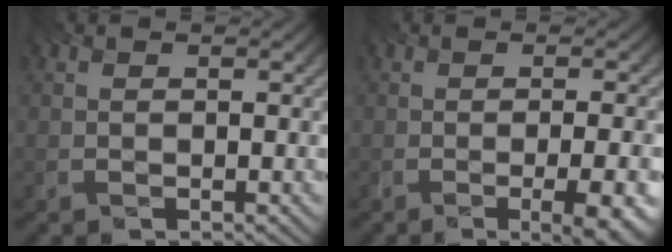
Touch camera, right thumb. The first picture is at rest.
{"total": 6.1, "force": [-2.2, 1.4, 5.5], "torque": [-0.058, 0.007, -0.039]}